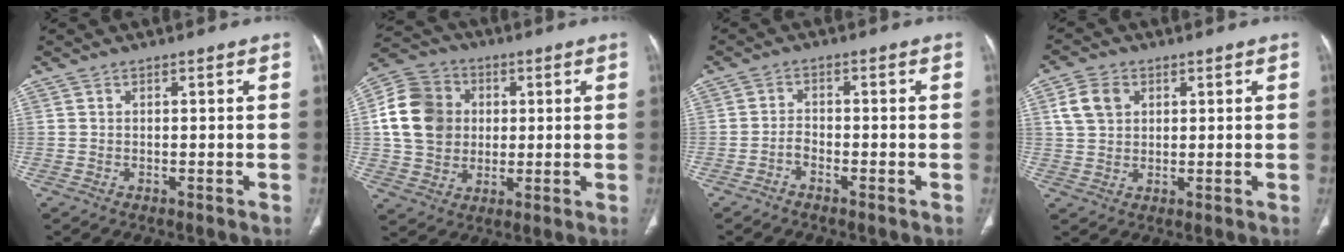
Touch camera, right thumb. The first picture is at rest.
{"total": 14.3, "force": [1.7, 12.3, 7.2], "torque": [-0.122, 0.014, 0.030]}
{"total": 1.9, "force": [-1.4, 0.8, 0.9], "torque": [-0.012, 0.017, -0.029]}
{"total": 6.2, "force": [2.1, 4.6, 3.4], "torque": [-0.056, 0.003, 0.040]}